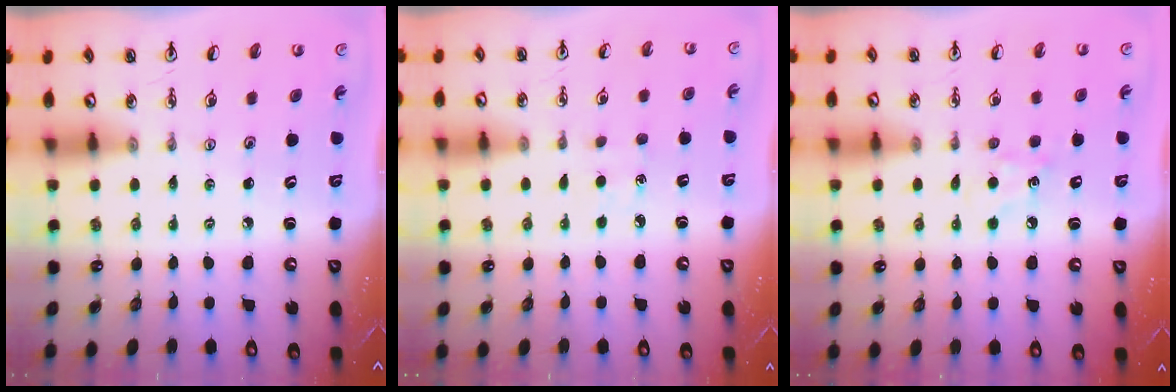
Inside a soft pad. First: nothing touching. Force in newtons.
{"total": 2.9, "press": 2.9, "slide": 0.4}
{"total": 5.9, "press": 5.8, "slide": 0.7}